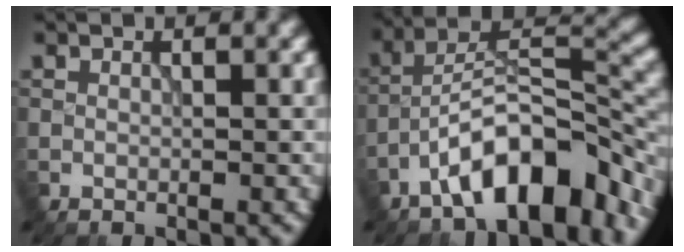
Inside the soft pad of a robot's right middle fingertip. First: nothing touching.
{"total": 10.1, "force": [-6.2, 3.8, 7.1], "torque": [-0.100, 0.018, -0.114]}